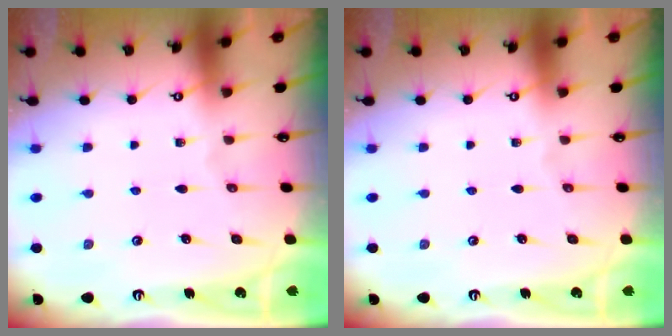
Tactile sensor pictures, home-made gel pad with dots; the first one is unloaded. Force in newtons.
{"total": 0.0}